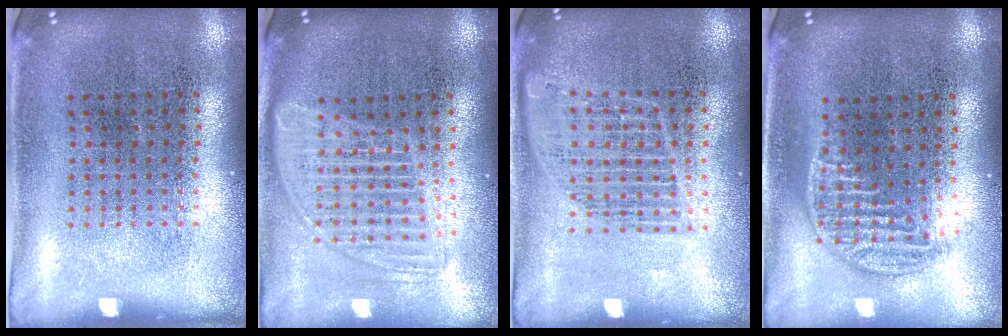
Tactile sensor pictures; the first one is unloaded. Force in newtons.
{"total": 1.7, "press": 1.4, "slide": 0.9}
{"total": 1.3, "press": 1.2, "slide": 0.5}
{"total": 1.3, "press": 1.1, "slide": 0.7}